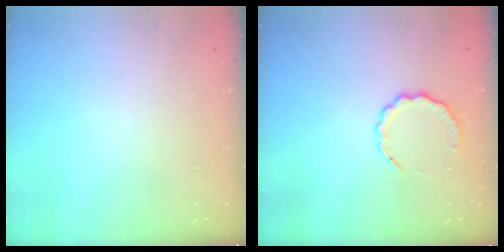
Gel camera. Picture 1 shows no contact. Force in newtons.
{"total": 6.7, "press": 6.5, "slide": 1.6}